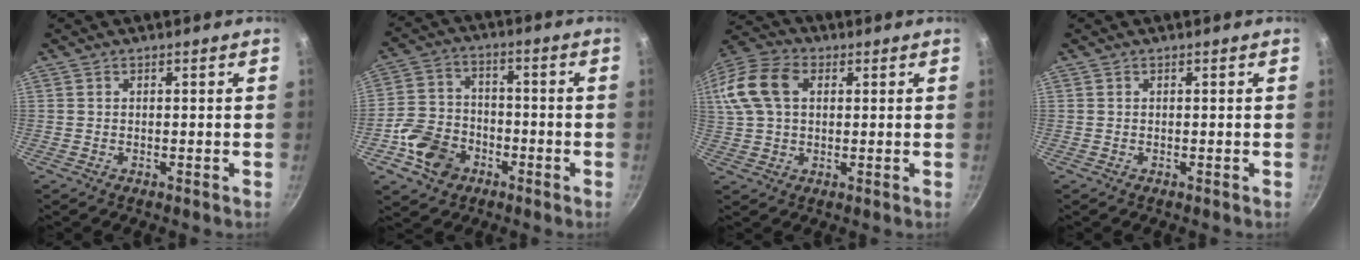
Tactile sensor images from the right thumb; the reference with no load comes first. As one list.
[{"total": 10.9, "force": [-4.7, 8.4, 5.1], "torque": [-0.076, 0.037, -0.092]}, {"total": 15.5, "force": [3.8, 10.6, 10.6], "torque": [-0.229, 0.026, 0.058]}, {"total": 0.0}]